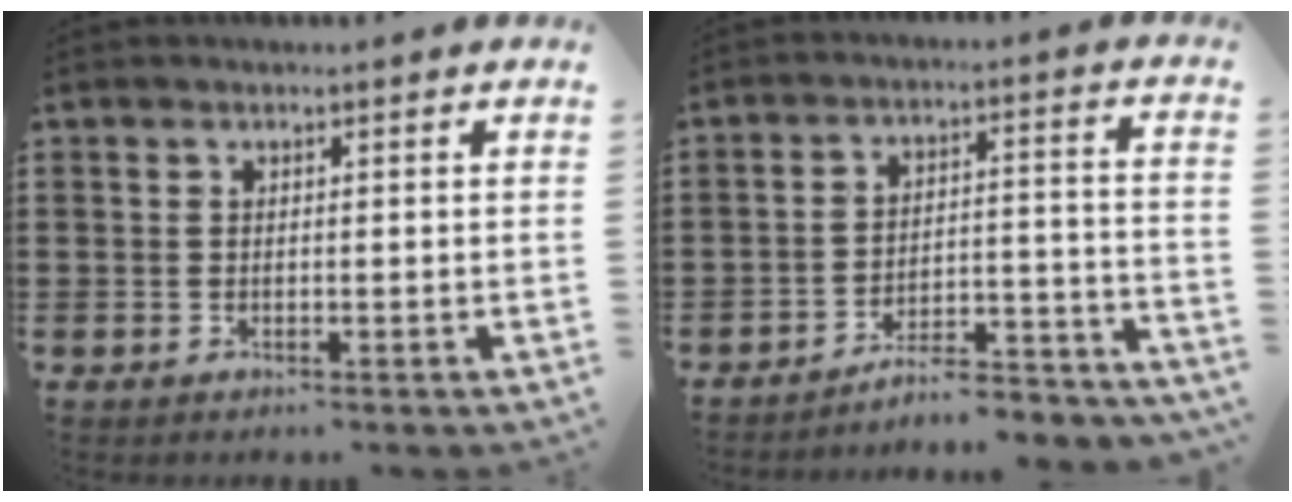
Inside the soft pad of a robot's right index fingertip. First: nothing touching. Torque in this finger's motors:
{"motor_torque": [-1.07, 1.07, -0.68, 0.03]}